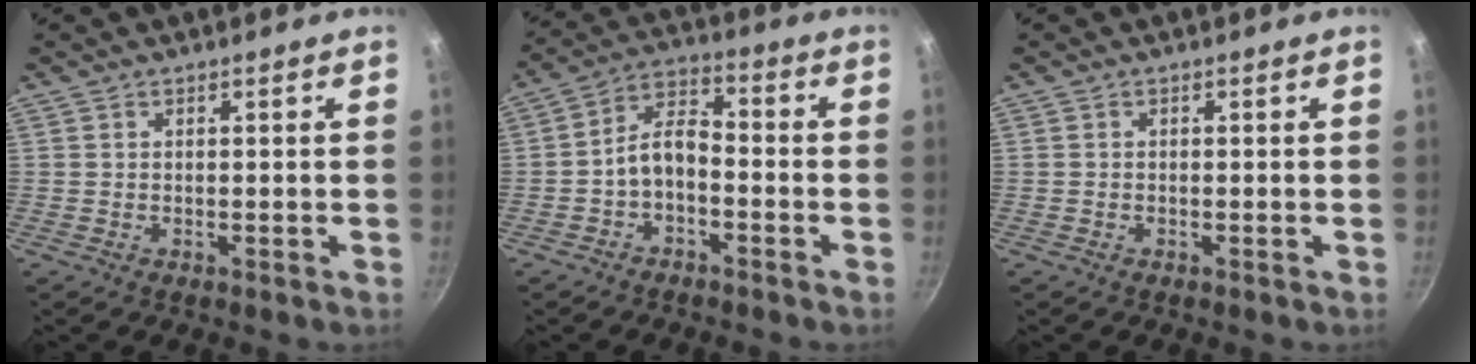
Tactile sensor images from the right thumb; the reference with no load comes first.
{"total": 7.1, "force": [-2.7, 4.0, 5.1], "torque": [-0.088, 0.050, -0.055]}
{"total": 0.0}